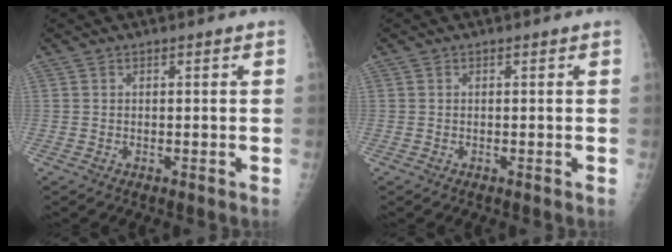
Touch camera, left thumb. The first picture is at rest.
{"total": 0.0}